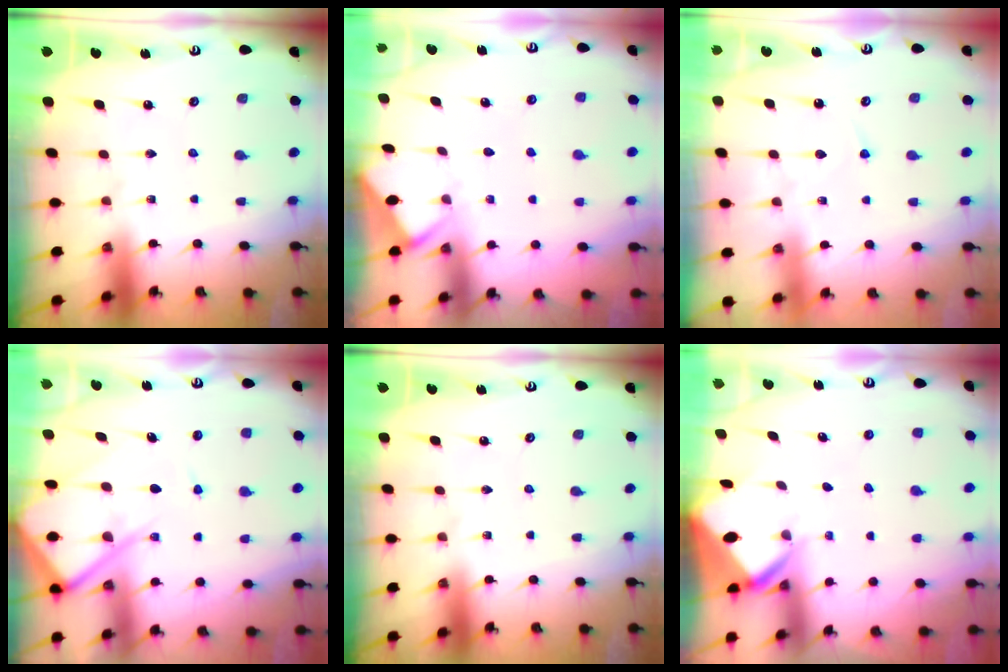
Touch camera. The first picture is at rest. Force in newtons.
{"total": 3.0, "press": 3.0, "slide": 0.2}
{"total": 4.4, "press": 4.3, "slide": 0.6}
{"total": 13.2, "press": 13.2, "slide": 1.4}
{"total": 0.0}
{"total": 4.2, "press": 4.2, "slide": 0.2}